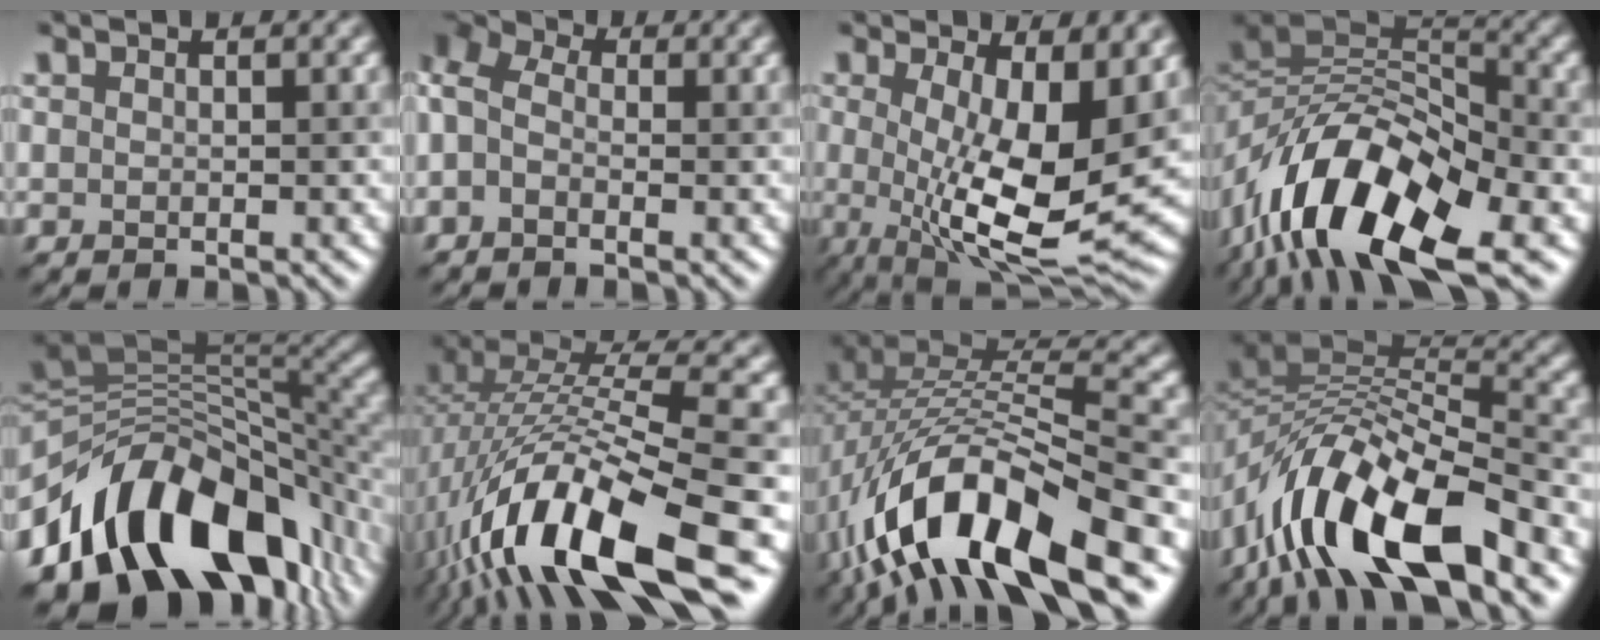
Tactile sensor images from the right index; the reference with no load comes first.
{"total": 5.5, "force": [0.3, 3.9, 3.8], "torque": [-0.097, 0.034, -0.012]}
{"total": 11.8, "force": [0.3, 4.9, 10.7], "torque": [-0.169, -0.022, 0.011]}
{"total": 14.1, "force": [-6.5, 6.2, 10.9], "torque": [-0.180, 0.018, -0.123]}
{"total": 13.6, "force": [-5.5, 8.3, 9.2], "torque": [-0.125, 0.027, -0.095]}
{"total": 14.9, "force": [-6.2, 4.6, 12.7], "torque": [-0.248, 0.015, -0.099]}
{"total": 14.1, "force": [-6.6, 5.8, 11.0], "torque": [-0.201, 0.009, -0.120]}
{"total": 12.8, "force": [-6.8, 4.6, 9.9], "torque": [-0.166, 0.019, -0.126]}